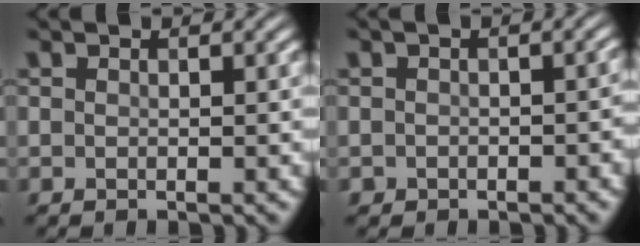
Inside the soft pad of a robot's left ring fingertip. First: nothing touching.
{"total": 3.1, "force": [-0.8, 2.1, 2.1], "torque": [-0.025, -0.005, -0.020]}